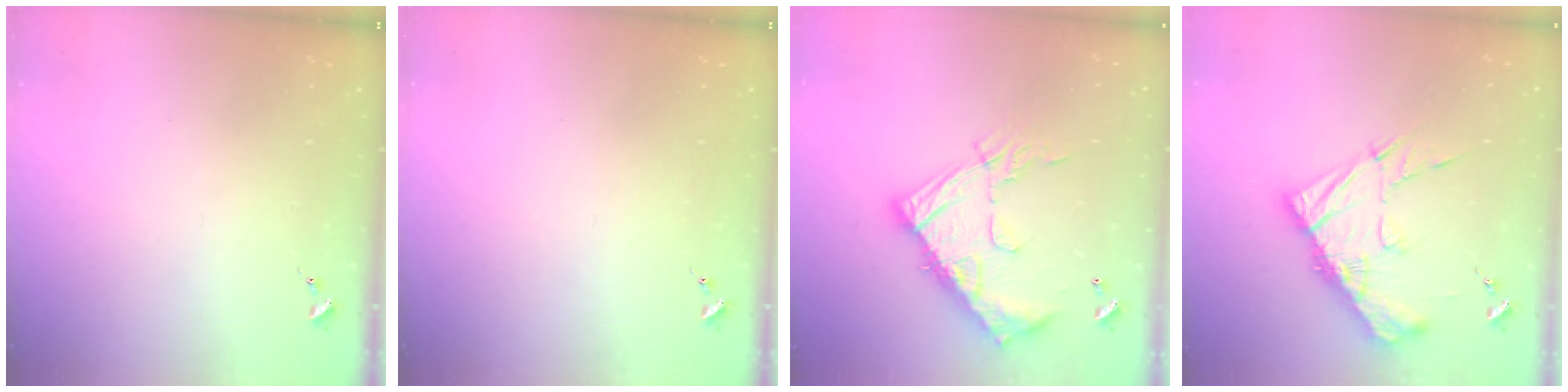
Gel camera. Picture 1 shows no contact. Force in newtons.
{"total": 0.0}
{"total": 19.9, "press": 19.9, "slide": 1.7}
{"total": 16.3, "press": 16.2, "slide": 1.3}